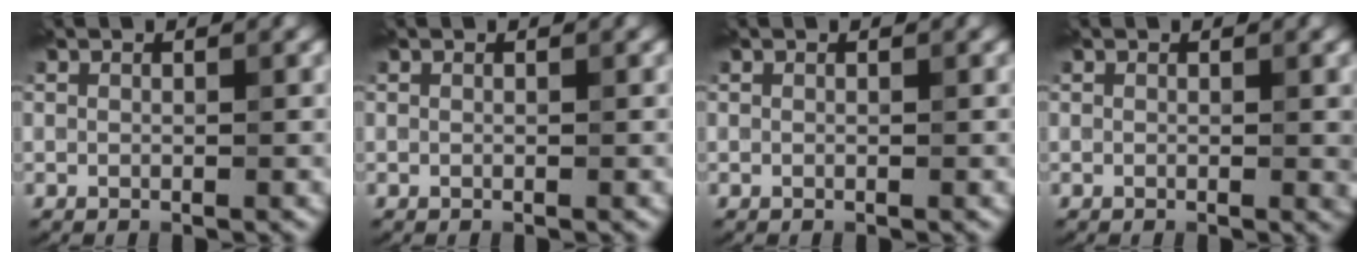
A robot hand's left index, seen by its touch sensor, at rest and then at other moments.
{"total": 0.0}
{"total": 0.0}
{"total": 0.9, "force": [0.0, 0.1, 0.9], "torque": [-0.009, -0.002, -0.002]}